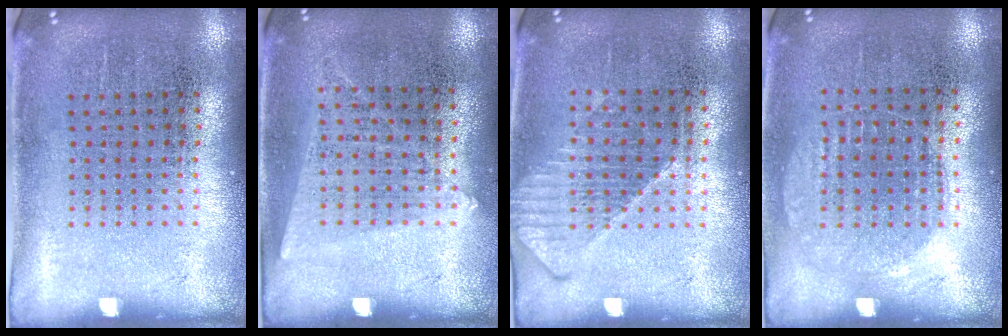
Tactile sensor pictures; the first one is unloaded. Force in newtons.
{"total": 1.2, "press": 1.1, "slide": 0.5}
{"total": 1.2, "press": 1.2, "slide": 0.3}
{"total": 1.0, "press": 0.9, "slide": 0.4}